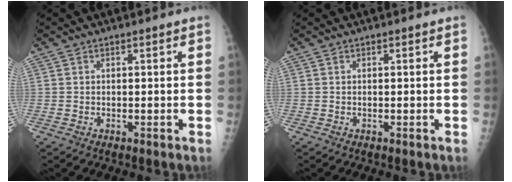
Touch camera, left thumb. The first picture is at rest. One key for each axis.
{"total": 0.0}